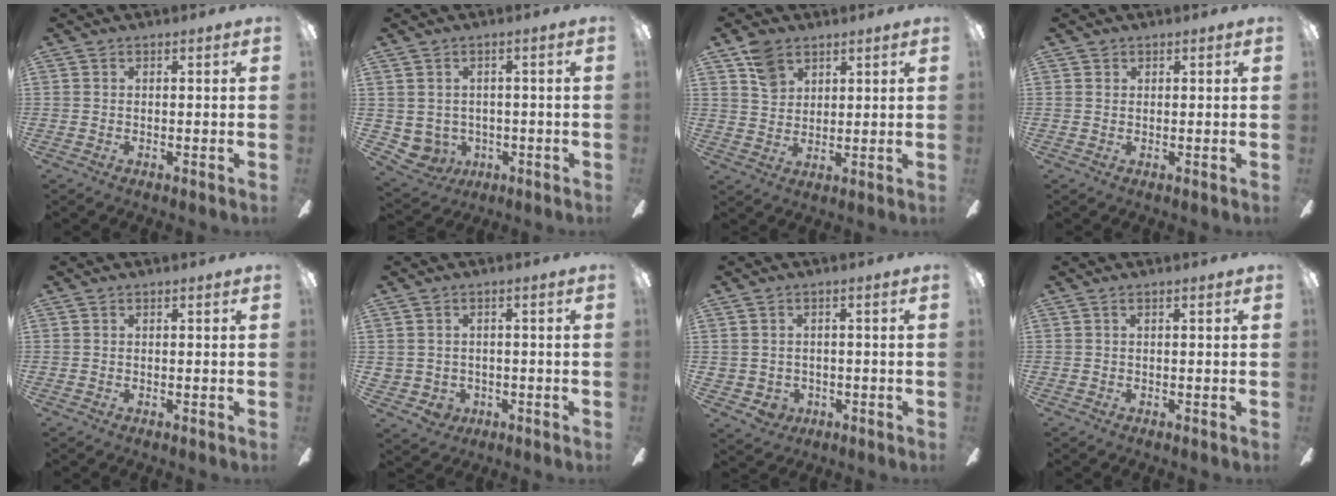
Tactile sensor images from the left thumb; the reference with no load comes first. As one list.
[{"total": 4.7, "force": [-0.2, 4.7, 0.6], "torque": [-0.046, -0.004, -0.001]}, {"total": 7.2, "force": [4.6, 4.9, 2.5], "torque": [-0.044, -0.007, 0.086]}, {"total": 1.1, "force": [0.6, 0.9, 0.1], "torque": [0.006, -0.001, 0.010]}, {"total": 0.0}, {"total": 3.6, "force": [-0.2, 3.6, 0.4], "torque": [-0.024, 0.003, -0.003]}, {"total": 3.5, "force": [-0.5, 3.4, 0.6], "torque": [-0.024, 0.004, -0.009]}, {"total": 0.0}]